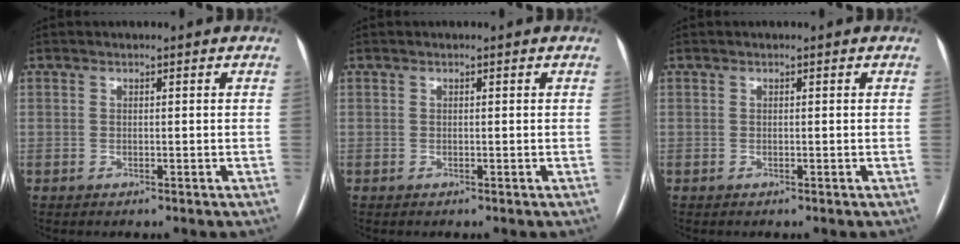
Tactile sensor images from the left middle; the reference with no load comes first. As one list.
[{"total": 0.0}, {"total": 0.0}]